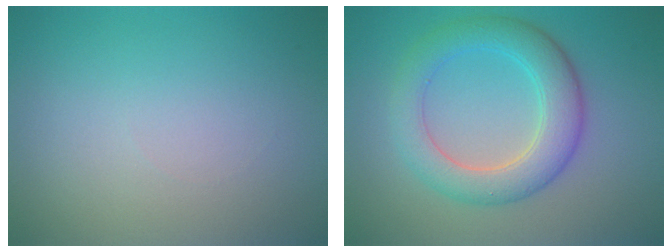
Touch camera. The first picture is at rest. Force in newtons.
{"total": 5.4, "press": 5.4, "slide": 0.1}